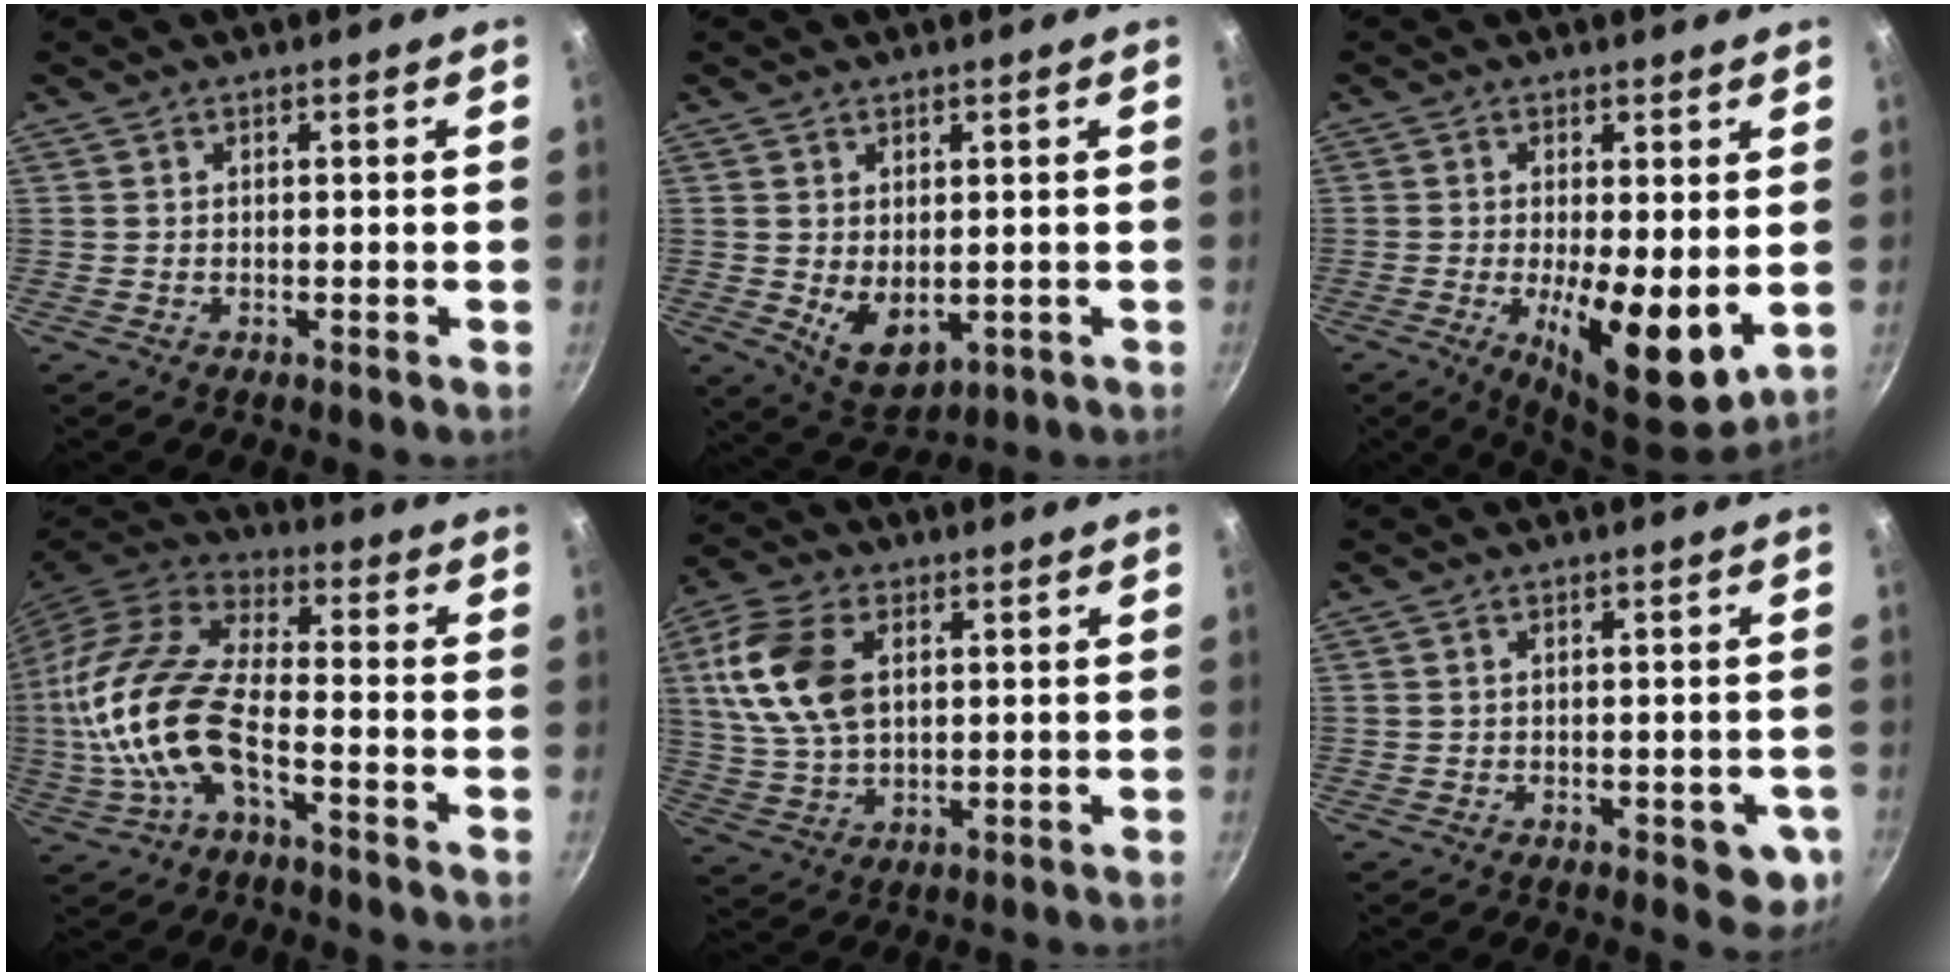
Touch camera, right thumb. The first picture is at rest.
{"total": 7.1, "force": [-0.2, 4.6, 5.5], "torque": [-0.078, -0.020, 0.017]}
{"total": 11.5, "force": [-1.3, 4.0, 10.7], "torque": [-0.156, -0.018, -0.011]}
{"total": 18.0, "force": [-4.2, 8.1, 15.6], "torque": [-0.312, 0.029, -0.092]}
{"total": 14.2, "force": [3.2, 8.9, 10.5], "torque": [-0.198, 0.001, 0.061]}
{"total": 5.8, "force": [-1.5, 2.8, 4.8], "torque": [-0.031, 0.006, -0.015]}